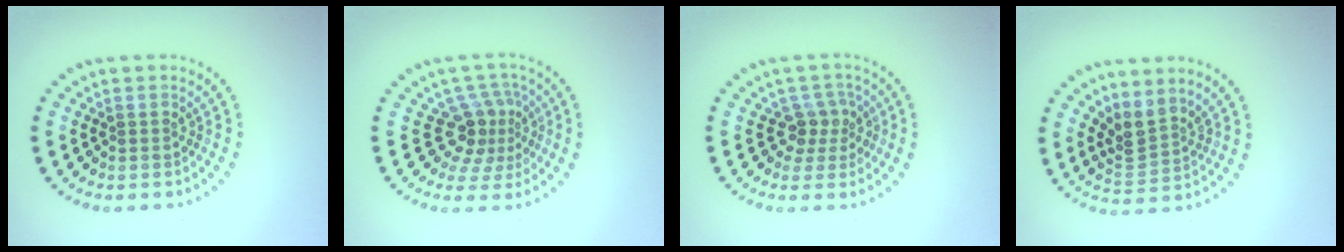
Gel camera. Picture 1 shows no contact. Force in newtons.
{"total": 3.6, "press": 2.6, "slide": 2.6}
{"total": 2.4, "press": 1.9, "slide": 1.5}
{"total": 3.0, "press": 2.1, "slide": 2.1}